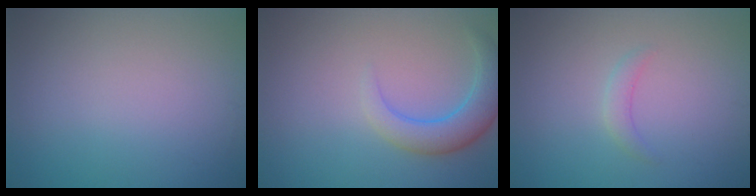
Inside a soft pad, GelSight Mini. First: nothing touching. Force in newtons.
{"total": 3.8, "press": 3.8, "slide": 0.4}
{"total": 1.2, "press": 1.2, "slide": 0.2}